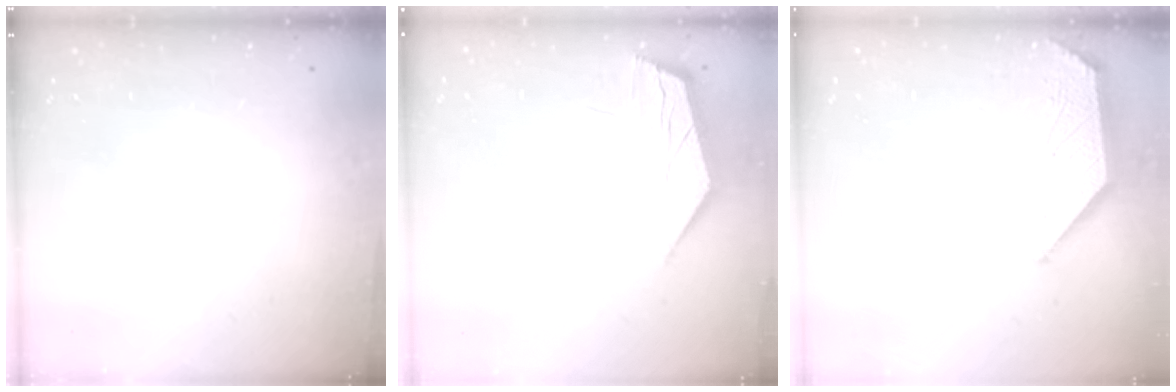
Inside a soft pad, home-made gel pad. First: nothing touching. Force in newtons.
{"total": 4.5, "press": 4.5, "slide": 0.0}
{"total": 1.0, "press": 0.9, "slide": 0.2}